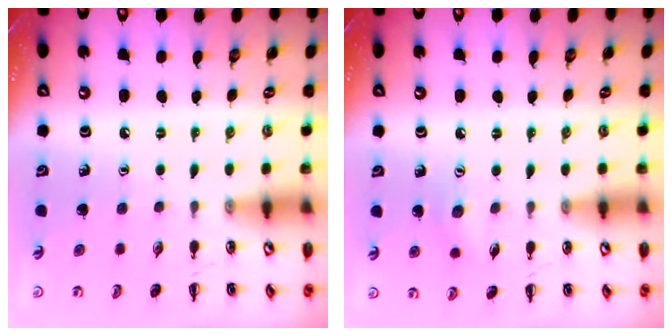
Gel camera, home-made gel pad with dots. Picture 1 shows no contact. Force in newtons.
{"total": 5.7, "press": 5.5, "slide": 1.3}